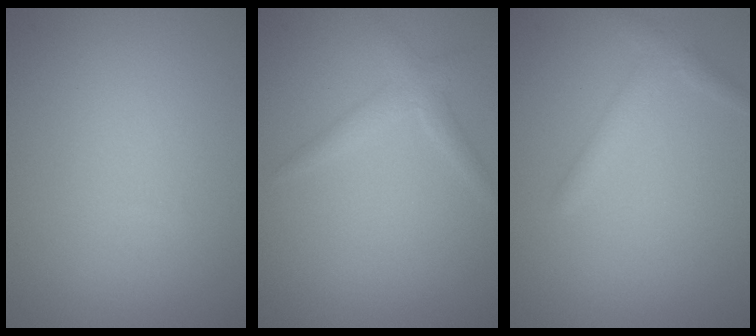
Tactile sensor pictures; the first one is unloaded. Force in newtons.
{"total": 1.7, "press": 1.7, "slide": 0.0}
{"total": 1.6, "press": 1.6, "slide": 0.1}